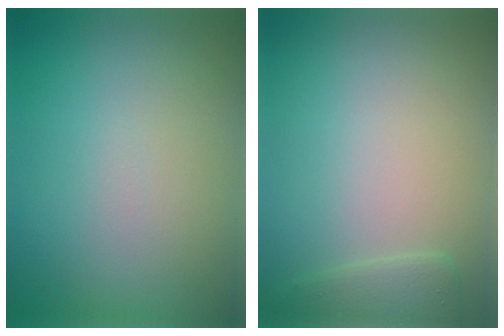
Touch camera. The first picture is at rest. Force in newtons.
{"total": 1.2, "press": 1.2, "slide": 0.1}